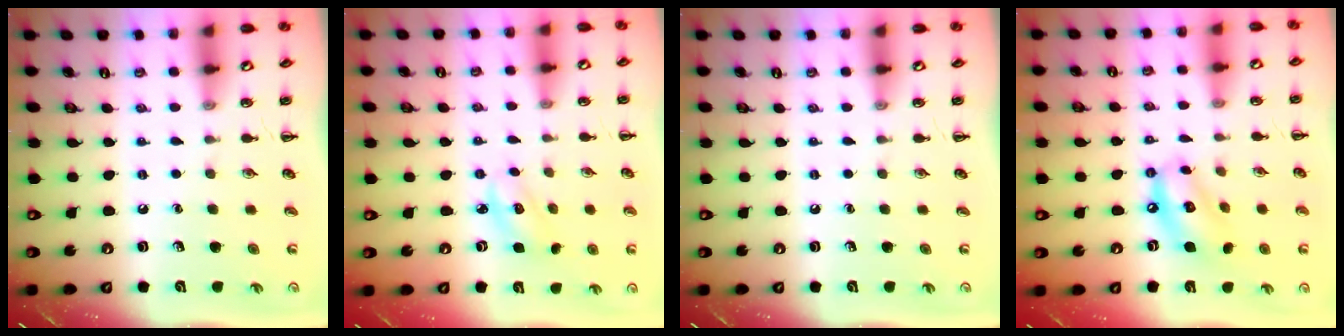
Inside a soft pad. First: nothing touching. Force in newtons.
{"total": 2.6, "press": 2.5, "slide": 0.5}
{"total": 0.0}
{"total": 10.3, "press": 10.1, "slide": 2.3}